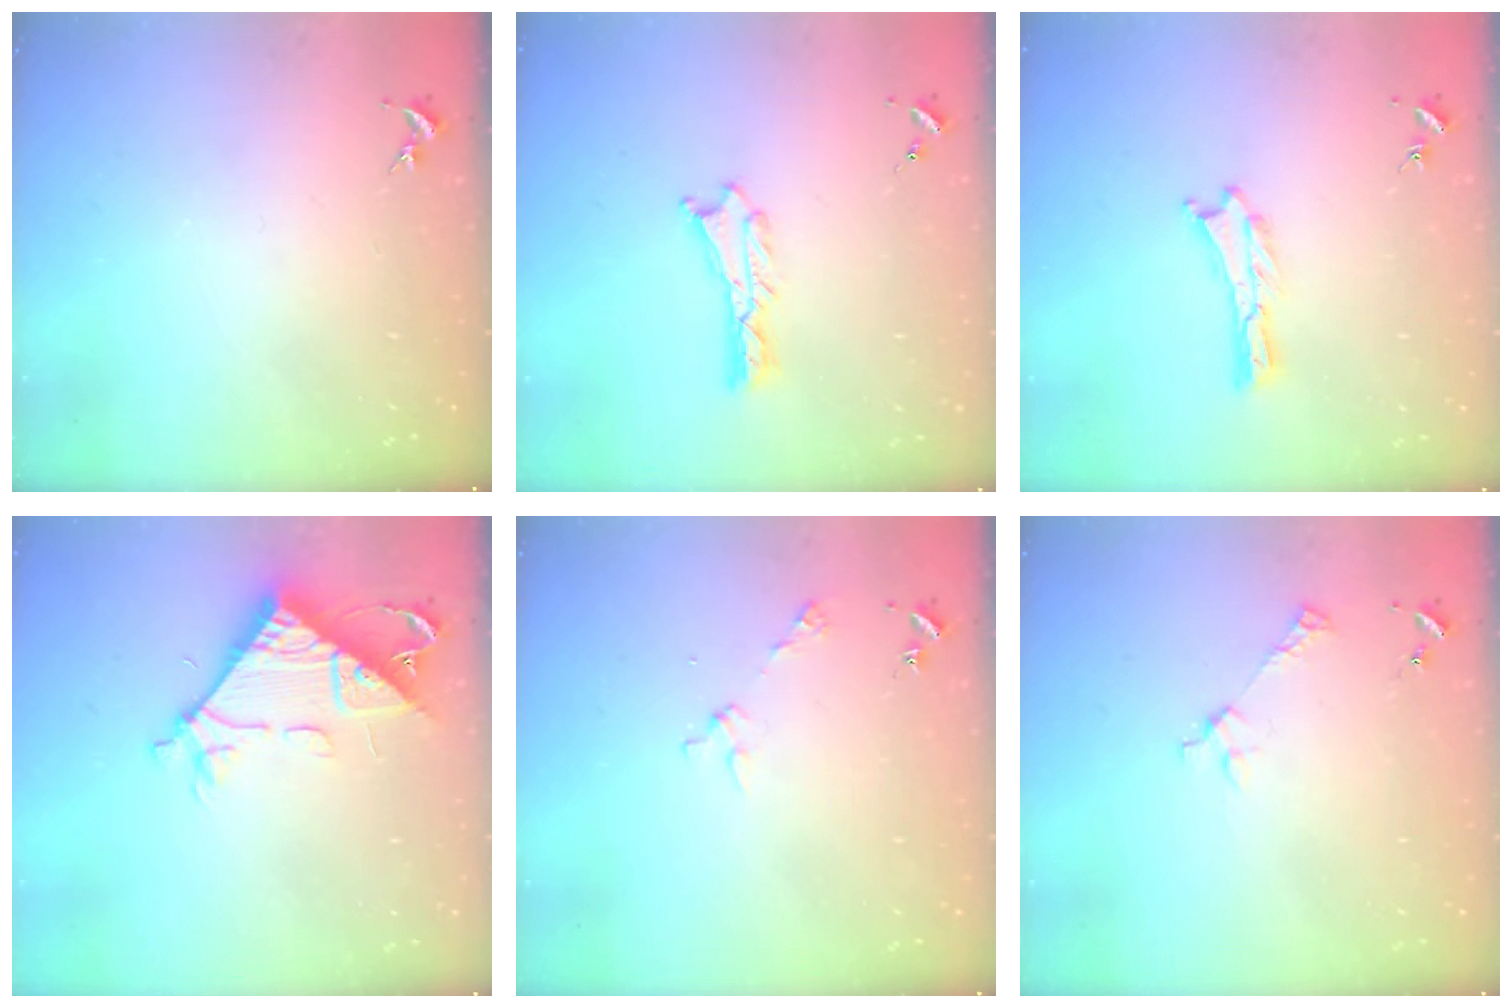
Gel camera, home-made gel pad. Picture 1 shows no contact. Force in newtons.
{"total": 0.7, "press": 0.6, "slide": 0.2}
{"total": 0.0}
{"total": 9.6, "press": 9.5, "slide": 1.0}
{"total": 2.9, "press": 2.9, "slide": 0.2}
{"total": 2.6, "press": 2.6, "slide": 0.3}